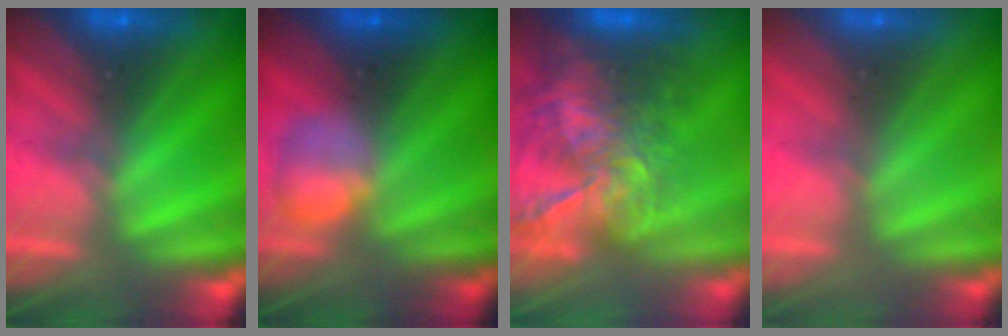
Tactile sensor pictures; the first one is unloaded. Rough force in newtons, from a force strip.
{"total": 2.3}
{"total": 9.5}
{"total": 2.6}